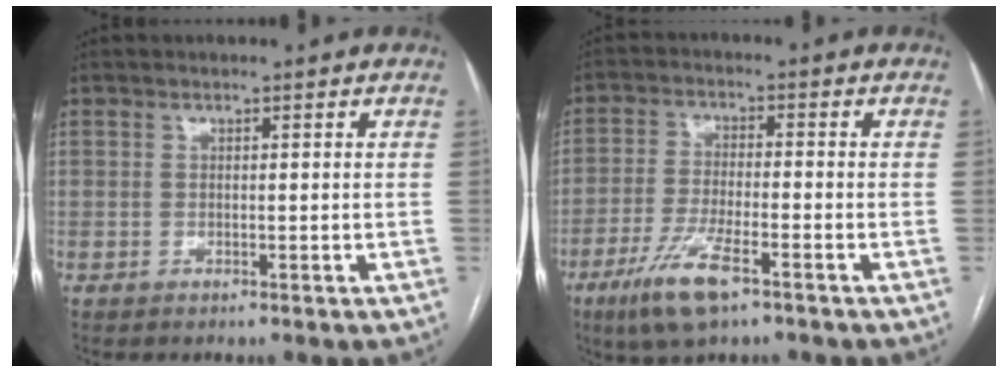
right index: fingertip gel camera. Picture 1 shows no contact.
{"total": 8.8, "force": [-5.2, 1.6, 6.9], "torque": [-0.141, -0.018, -0.094]}